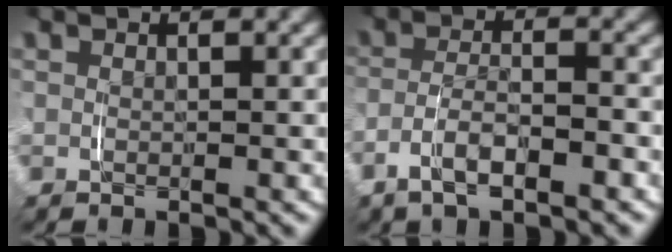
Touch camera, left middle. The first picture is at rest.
{"total": 3.6, "force": [-2.0, 1.4, 2.6], "torque": [-0.047, 0.003, -0.038]}